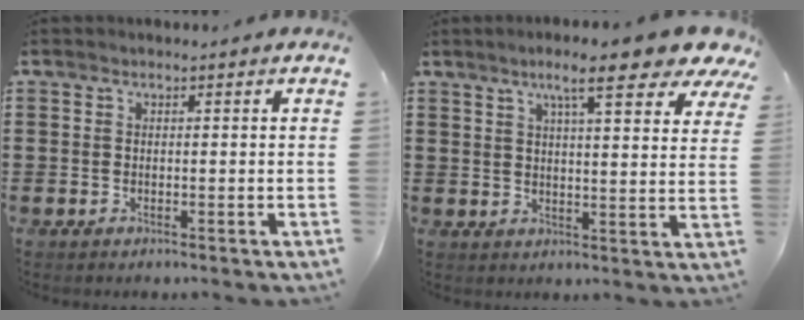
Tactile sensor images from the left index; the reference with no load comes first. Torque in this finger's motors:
{"motor_torque": [2.14, 0.00, 1.00, 0.21]}